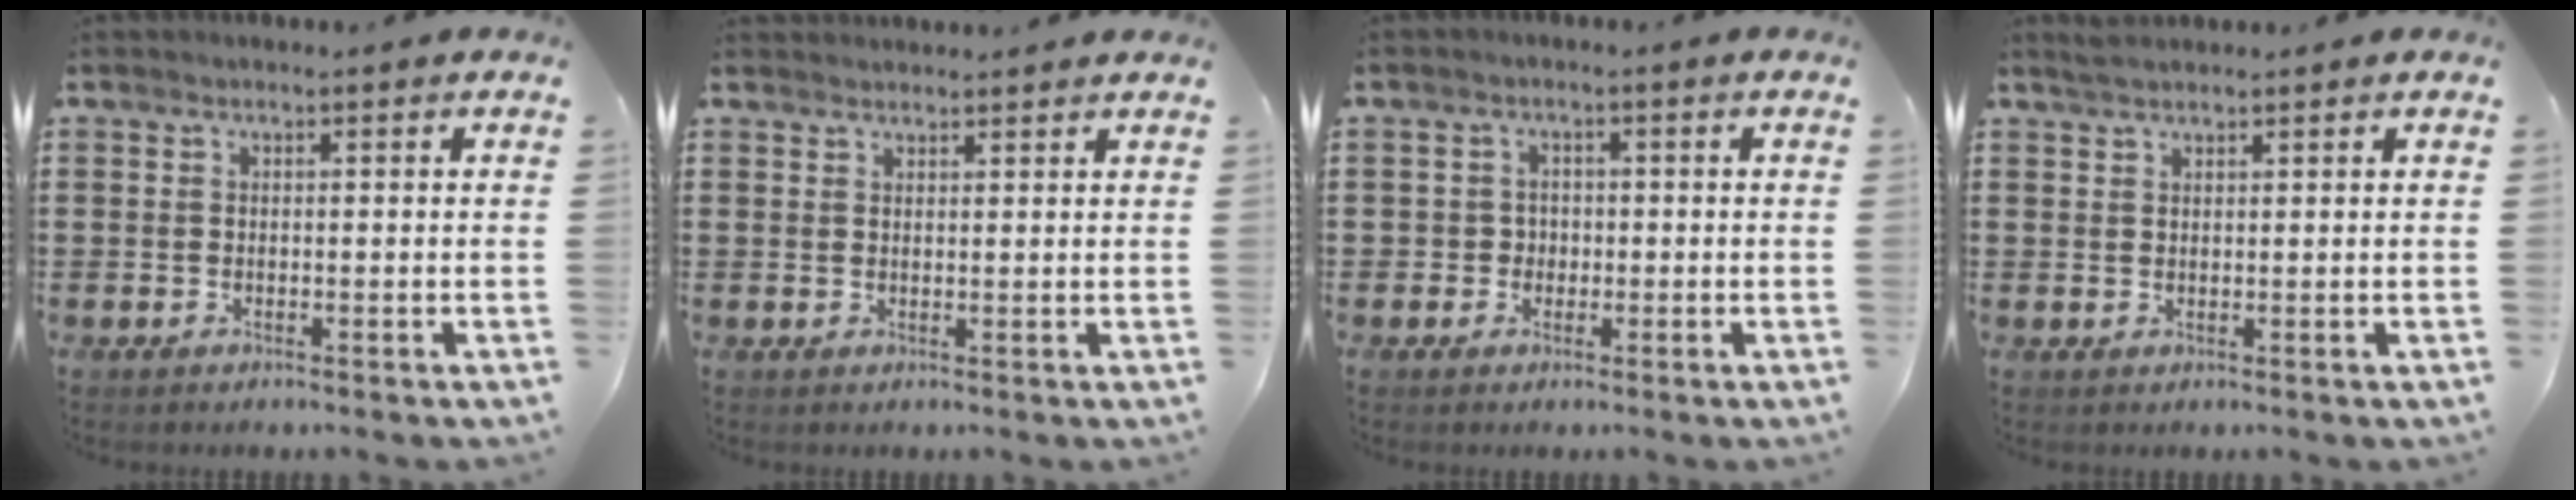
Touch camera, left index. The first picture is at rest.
{"total": 1.6, "force": [1.6, 0.1, 0.0], "torque": [-0.004, 0.001, 0.031]}
{"total": 1.9, "force": [-0.4, 1.8, 0.2], "torque": [-0.012, 0.005, -0.011]}
{"total": 1.6, "force": [1.5, 0.2, 0.6], "torque": [-0.013, 0.001, 0.030]}